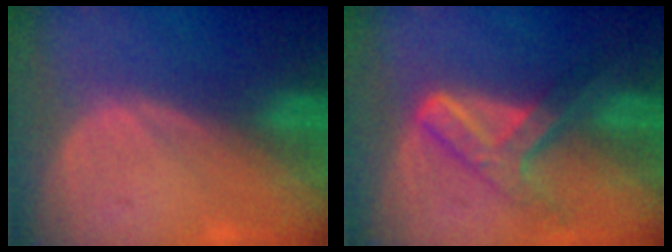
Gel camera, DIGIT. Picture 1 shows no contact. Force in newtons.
{"total": 7.2, "press": 6.1, "slide": 3.9}